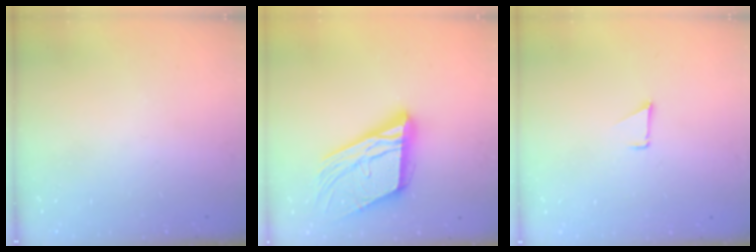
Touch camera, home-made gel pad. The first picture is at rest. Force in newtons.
{"total": 21.2, "press": 21.0, "slide": 2.9}
{"total": 0.9, "press": 0.9, "slide": 0.1}